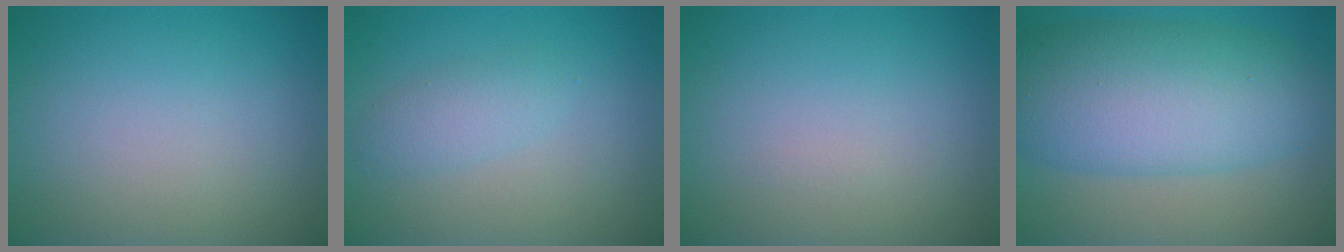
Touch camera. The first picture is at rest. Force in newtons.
{"total": 2.0, "press": 2.0, "slide": 0.1}
{"total": 0.0}
{"total": 9.9, "press": 9.9, "slide": 0.2}